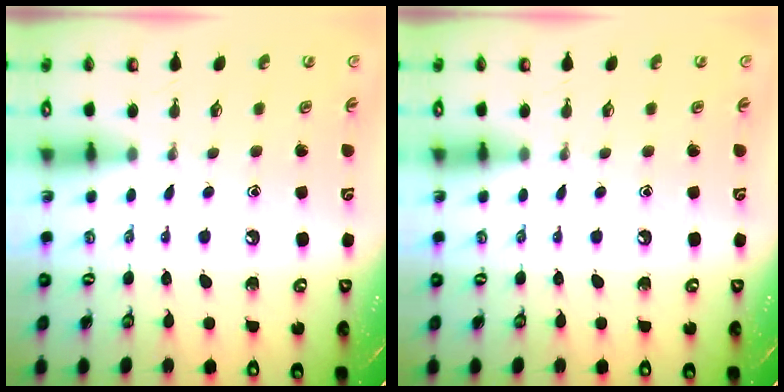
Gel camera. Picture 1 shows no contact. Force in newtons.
{"total": 0.0}